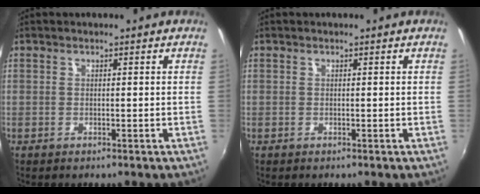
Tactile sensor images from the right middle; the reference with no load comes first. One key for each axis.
{"total": 0.0}